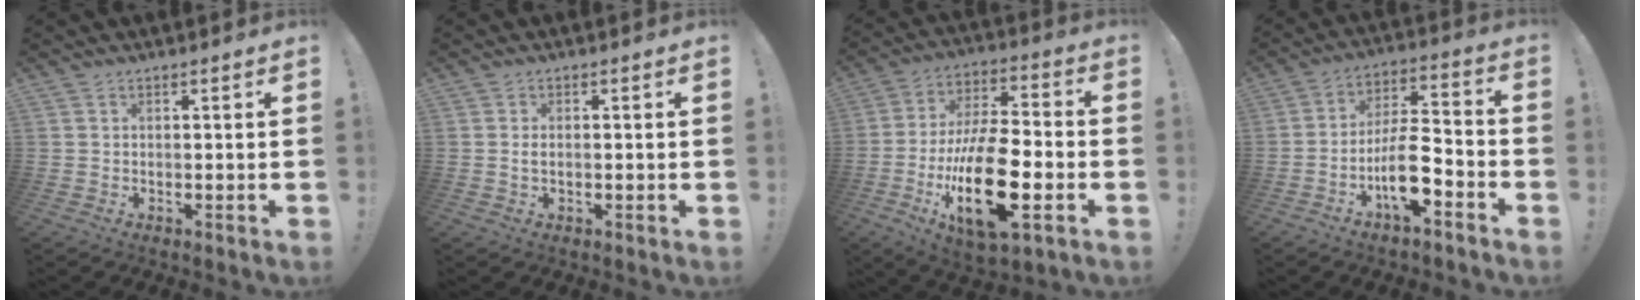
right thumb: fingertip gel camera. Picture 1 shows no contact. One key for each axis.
{"total": 1.4, "fx": -0.2, "fy": 0.5, "fz": 1.3, "tx": -0.029, "ty": 0.005, "tz": -0.002}
{"total": 23.4, "fx": -6.8, "fy": 9.4, "fz": 20.4, "tx": -0.386, "ty": 0.026, "tz": -0.107}
{"total": 13.1, "fx": -5.7, "fy": 4.8, "fz": 10.8, "tx": -0.199, "ty": 0.028, "tz": -0.095}